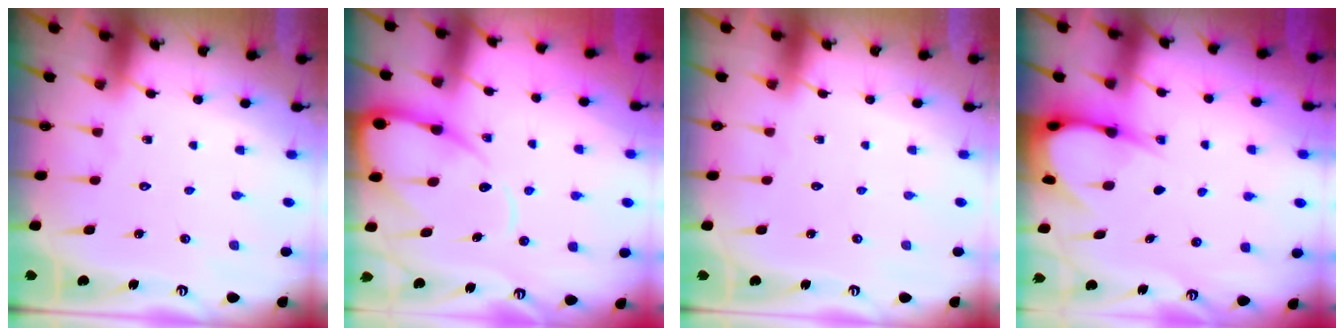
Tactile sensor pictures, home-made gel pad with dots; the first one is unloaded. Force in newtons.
{"total": 11.0, "press": 10.9, "slide": 1.3}
{"total": 0.0}
{"total": 6.4, "press": 6.3, "slide": 0.9}